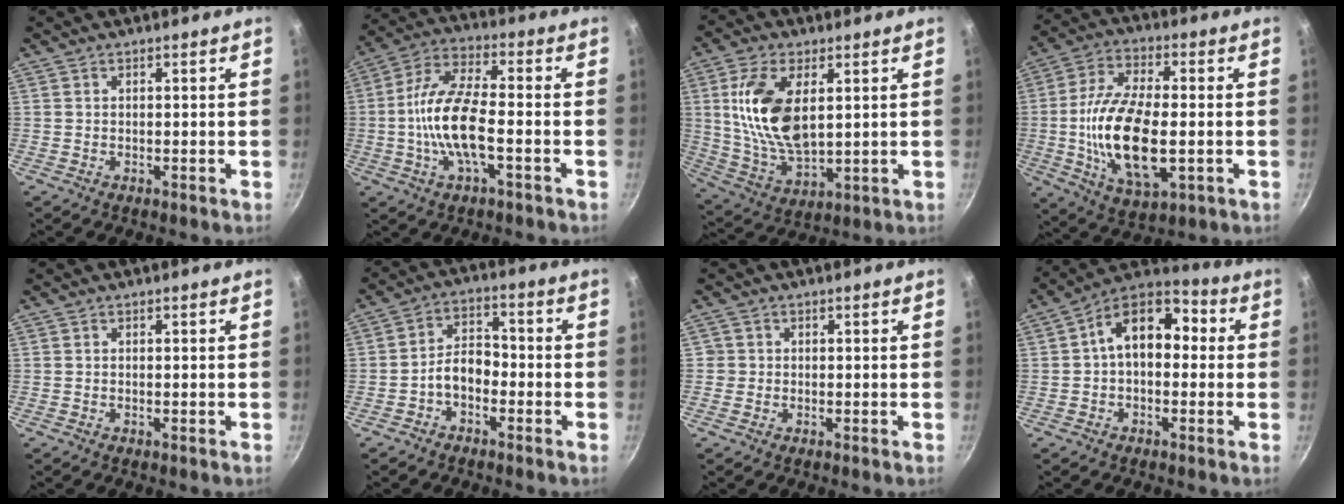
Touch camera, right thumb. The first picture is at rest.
{"total": 13.3, "force": [-2.4, 5.0, 12.1], "torque": [-0.251, 0.032, -0.048]}
{"total": 15.5, "force": [3.4, 7.9, 12.9], "torque": [-0.250, -0.016, 0.076]}
{"total": 18.6, "force": [-2.2, 8.5, 16.4], "torque": [-0.312, 0.002, -0.032]}
{"total": 0.0}
{"total": 6.3, "force": [-2.3, 4.1, 4.2], "torque": [-0.059, 0.033, -0.053]}
{"total": 1.5, "force": [-0.1, 1.5, -0.1], "torque": [0.011, 0.007, -0.005]}
{"total": 12.6, "force": [1.1, 8.0, 9.7], "torque": [-0.122, 0.043, -0.001]}